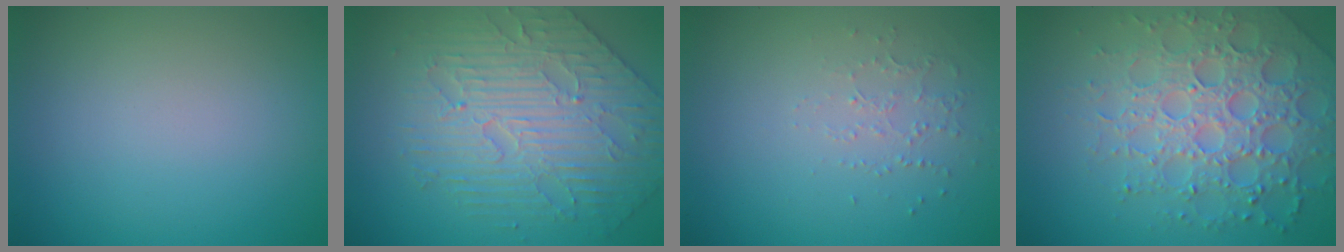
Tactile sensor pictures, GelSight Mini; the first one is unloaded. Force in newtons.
{"total": 5.1, "press": 4.8, "slide": 1.7}
{"total": 1.0, "press": 0.6, "slide": 0.8}
{"total": 6.9, "press": 6.7, "slide": 1.6}